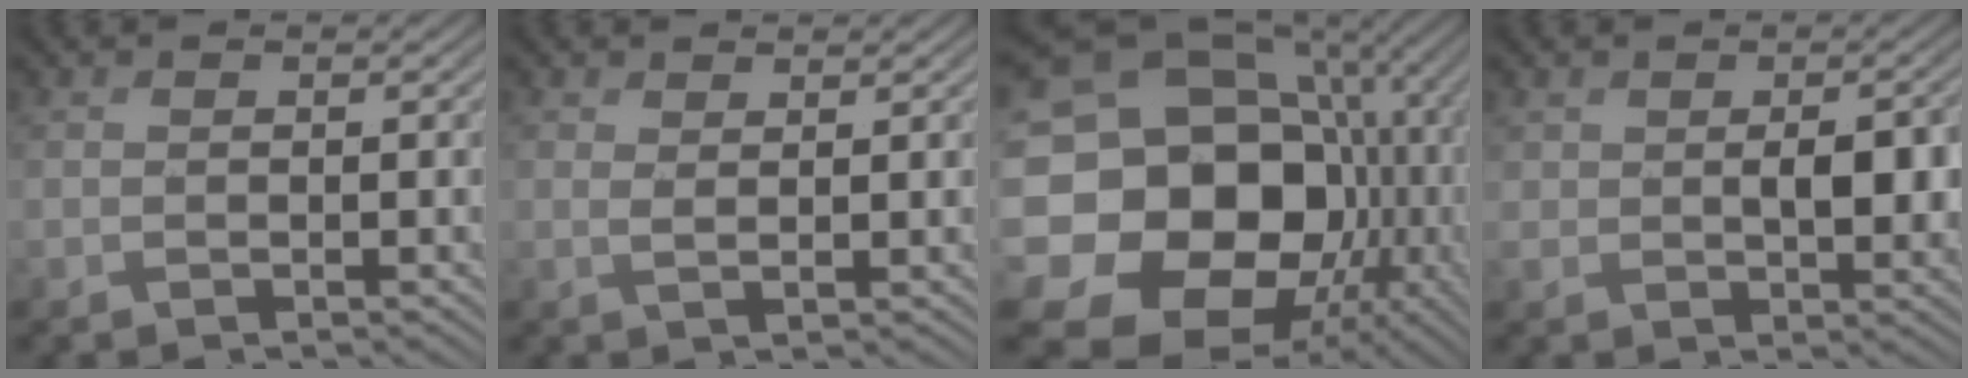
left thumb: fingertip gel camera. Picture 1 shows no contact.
{"total": 1.7, "force": [1.1, 0.4, 1.2], "torque": [-0.026, 0.001, 0.017]}
{"total": 21.2, "force": [-2.6, 16.7, 12.7], "torque": [-0.274, -0.014, -0.043]}
{"total": 5.4, "force": [0.6, 3.2, 4.2], "torque": [-0.077, -0.009, 0.018]}